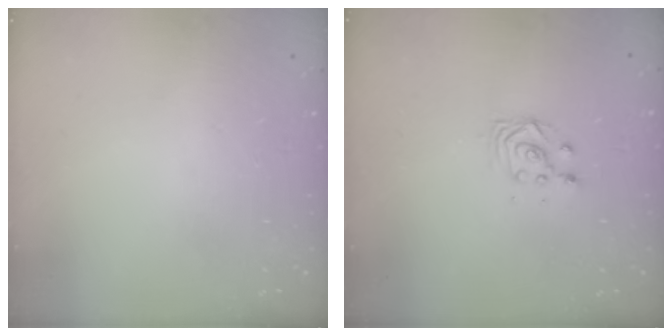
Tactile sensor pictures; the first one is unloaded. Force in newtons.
{"total": 2.9, "press": 2.9, "slide": 0.4}